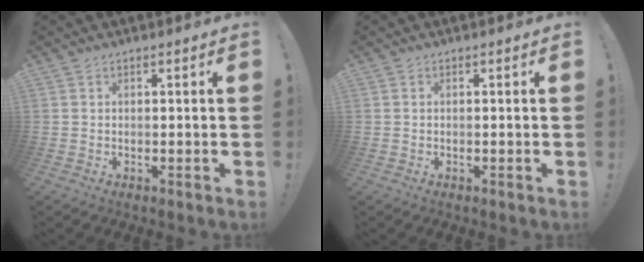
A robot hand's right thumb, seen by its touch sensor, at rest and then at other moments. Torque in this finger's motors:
{"motor_torque": [0.07, 0.00, -0.17, 0.07, 0.05]}